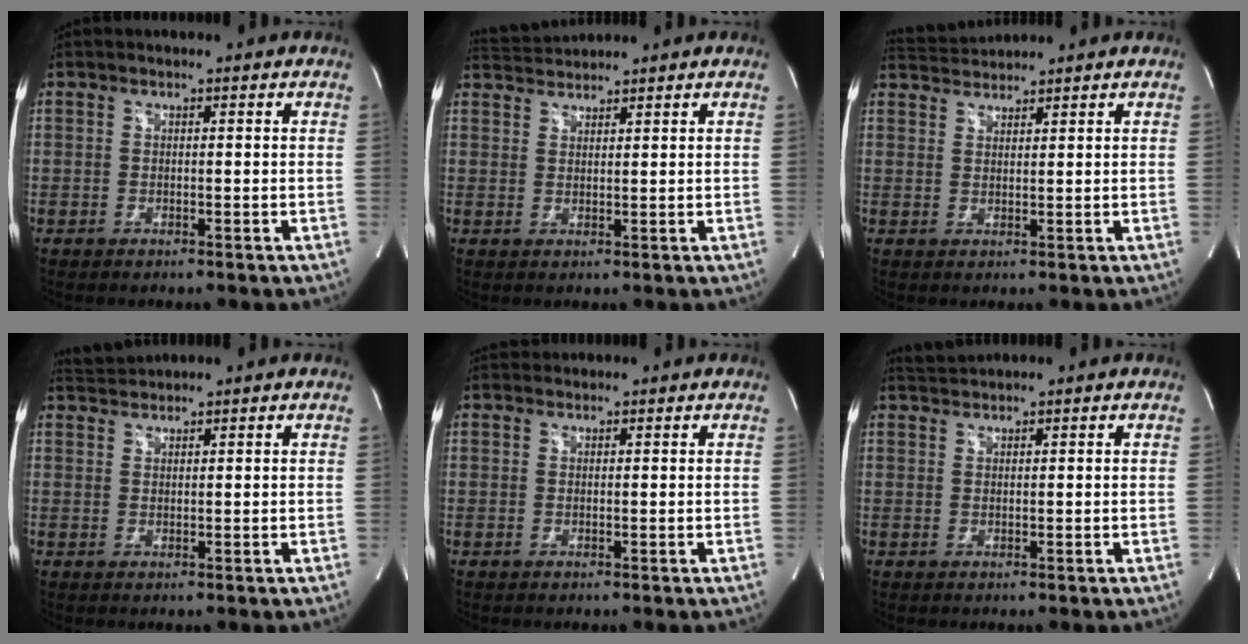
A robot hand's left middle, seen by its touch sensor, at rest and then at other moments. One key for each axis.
{"total": 3.4, "fx": 3.4, "fy": -0.3, "fz": -0.4, "tx": -0.004, "ty": 0.016, "tz": 0.069}
{"total": 3.6, "fx": 3.5, "fy": -0.2, "fz": -0.4, "tx": -0.004, "ty": 0.017, "tz": 0.071}
{"total": 2.4, "fx": 2.4, "fy": -0.4, "fz": -0.5, "tx": 0.000, "ty": 0.012, "tz": 0.054}
{"total": 1.7, "fx": 1.6, "fy": 0.6, "fz": -0.1, "tx": -0.002, "ty": 0.022, "tz": 0.029}
{"total": 1.9, "fx": 1.8, "fy": -0.5, "fz": -0.2, "tx": -0.002, "ty": 0.011, "tz": 0.046}